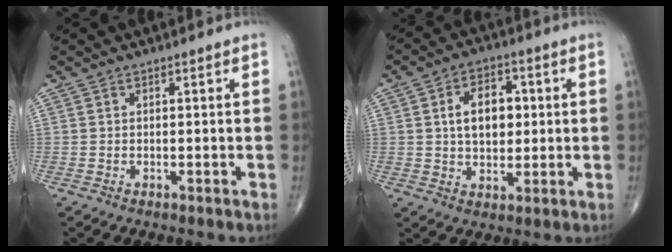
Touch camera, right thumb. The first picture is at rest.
{"total": 9.6, "force": [1.4, 6.2, 7.2], "torque": [-0.090, 0.006, 0.023]}